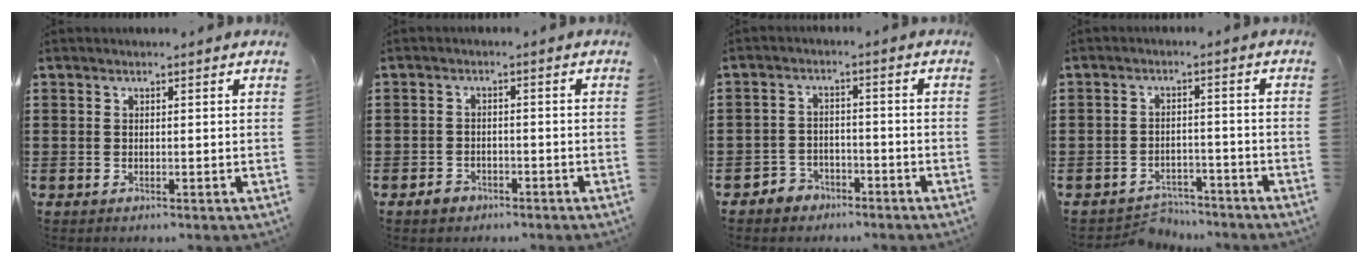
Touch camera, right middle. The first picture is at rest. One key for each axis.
{"total": 1.9, "fx": -1.5, "fy": 1.0, "fz": 0.5, "tx": -0.015, "ty": 0.001, "tz": -0.031}
{"total": 2.8, "fx": -2.5, "fy": 1.2, "fz": 0.1, "tx": -0.011, "ty": 0.001, "tz": -0.054}
{"total": 3.6, "fx": -3.4, "fy": 0.9, "fz": -0.1, "tx": -0.007, "ty": 0.001, "tz": -0.073}